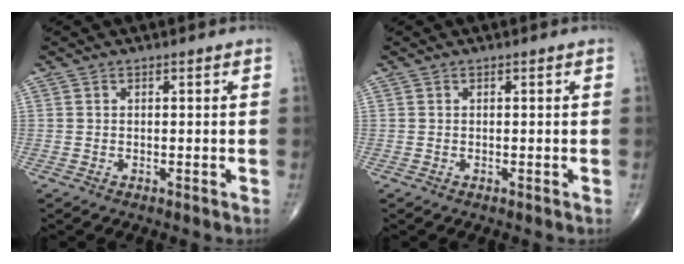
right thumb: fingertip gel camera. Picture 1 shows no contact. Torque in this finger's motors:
{"motor_torque": [0.00, 0.00, 0.00, 0.00, 0.00]}